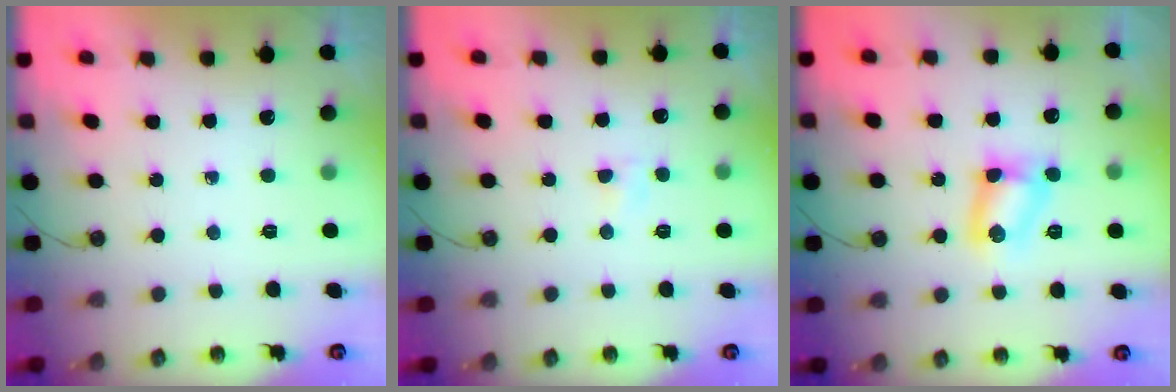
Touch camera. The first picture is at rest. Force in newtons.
{"total": 2.5, "press": 2.5, "slide": 0.4}
{"total": 7.5, "press": 6.5, "slide": 3.7}